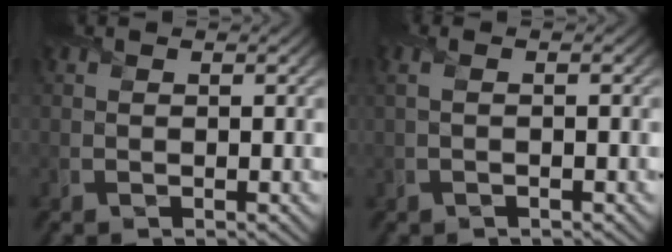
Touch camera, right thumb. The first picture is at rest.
{"total": 2.0, "force": [0.1, 0.5, 1.9], "torque": [-0.034, 0.005, -0.004]}